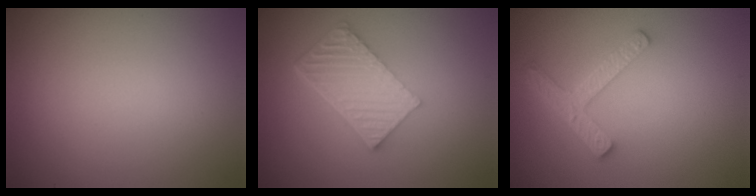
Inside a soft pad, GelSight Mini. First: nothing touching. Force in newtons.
{"total": 6.1, "press": 4.2, "slide": 4.4}
{"total": 3.6, "press": 2.8, "slide": 2.3}